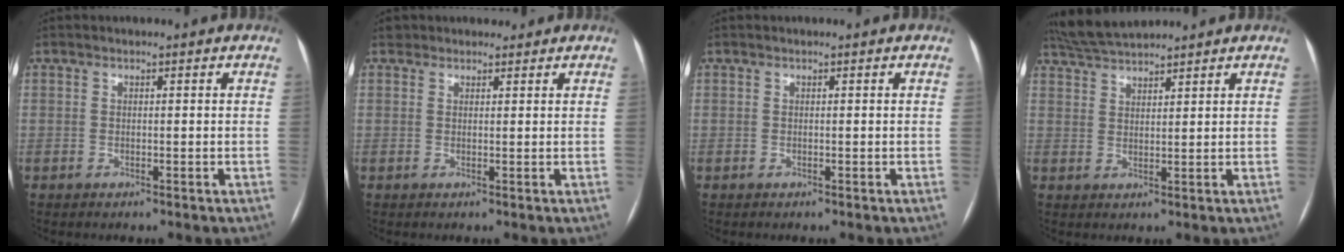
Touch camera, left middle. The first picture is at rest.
{"total": 1.5, "force": [1.2, 0.8, -0.3], "torque": [0.008, 0.008, 0.014]}
{"total": 0.0}
{"total": 5.8, "force": [5.6, 0.1, 1.7], "torque": [-0.042, 0.027, 0.108]}